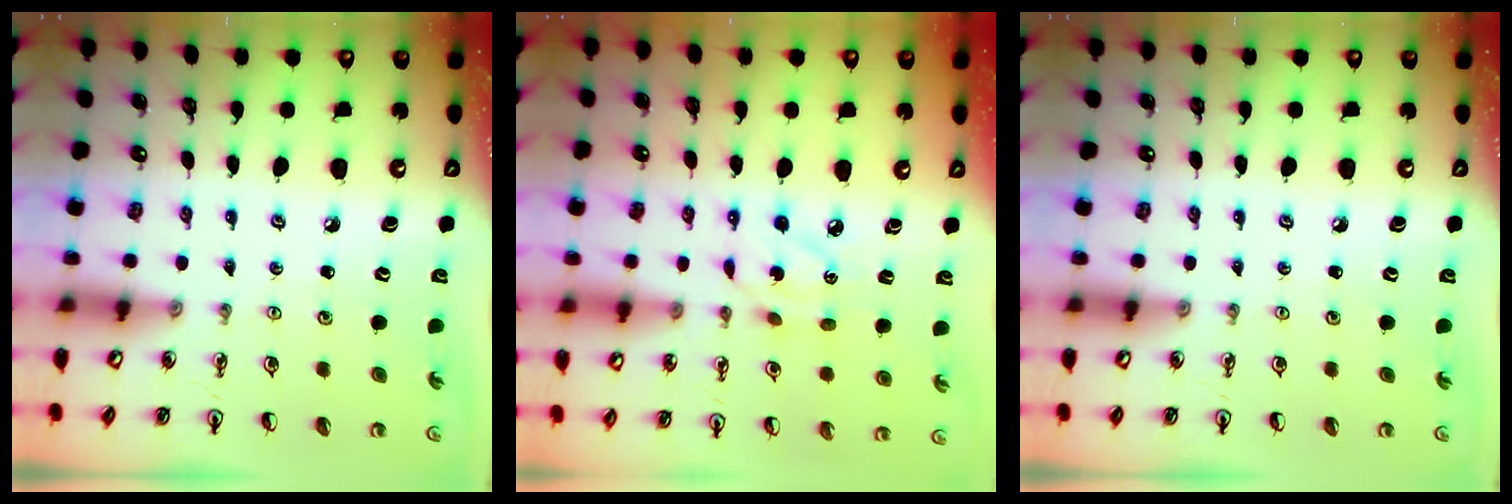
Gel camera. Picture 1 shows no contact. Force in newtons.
{"total": 6.3, "press": 6.3, "slide": 0.1}
{"total": 0.0}